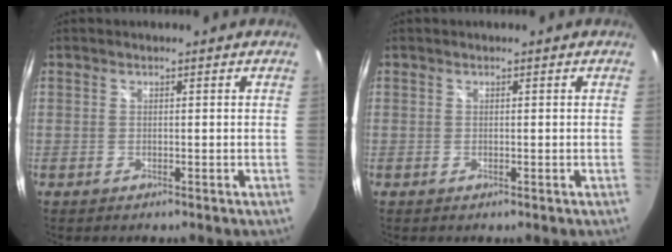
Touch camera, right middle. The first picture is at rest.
{"total": 0.0}